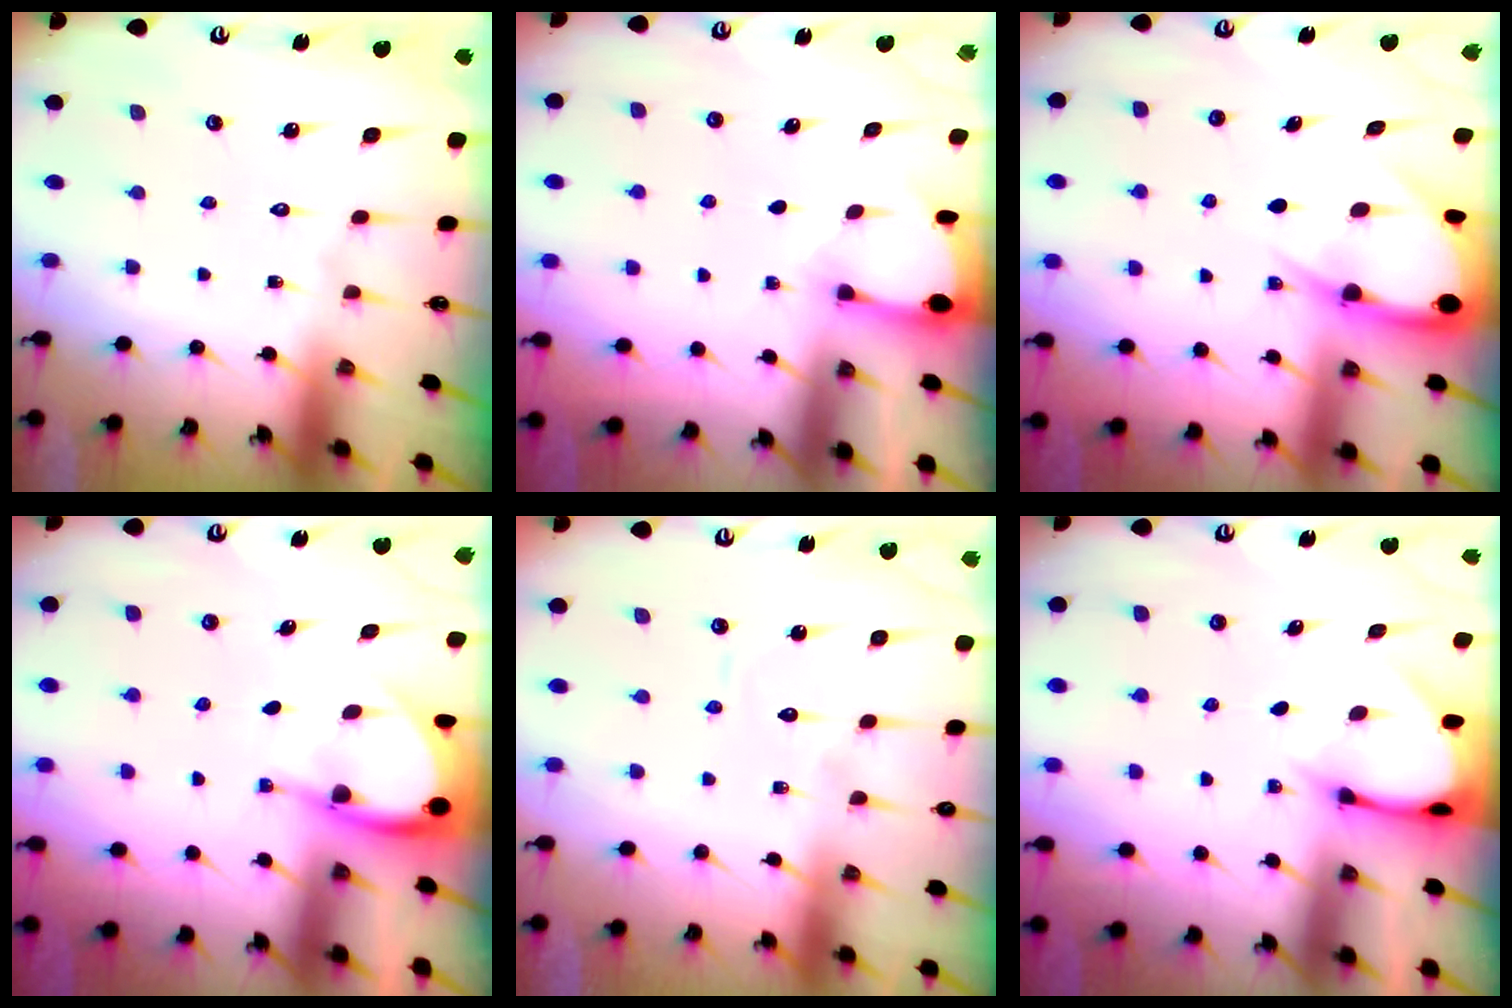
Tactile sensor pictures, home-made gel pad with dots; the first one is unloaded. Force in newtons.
{"total": 2.0, "press": 2.0, "slide": 0.4}
{"total": 6.5, "press": 6.5, "slide": 0.7}
{"total": 4.0, "press": 4.0, "slide": 0.2}
{"total": 3.9, "press": 3.9, "slide": 0.3}
{"total": 3.0, "press": 3.0, "slide": 0.2}